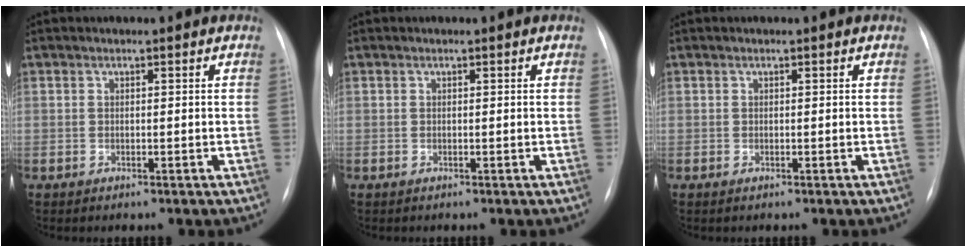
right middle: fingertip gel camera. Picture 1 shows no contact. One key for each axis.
{"total": 0.0}
{"total": 0.0}